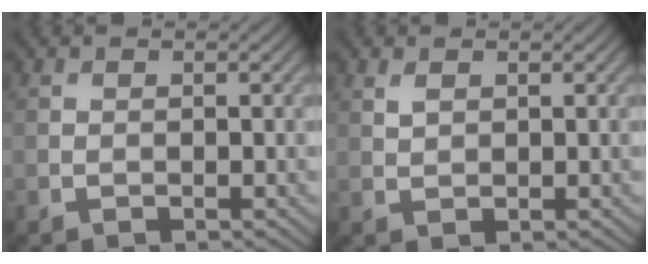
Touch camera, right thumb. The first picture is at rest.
{"total": 1.4, "force": [0.8, 0.7, 0.8], "torque": [-0.024, 0.000, 0.020]}